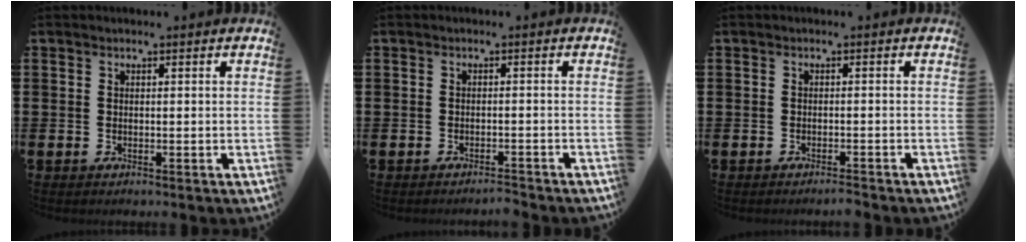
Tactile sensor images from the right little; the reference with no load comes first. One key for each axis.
{"total": 1.3, "fx": -1.2, "fy": -0.1, "fz": 0.2, "tx": -0.005, "ty": 0.002, "tz": -0.025}
{"total": 1.0, "fx": -0.9, "fy": -0.1, "fz": 0.3, "tx": -0.005, "ty": -0.002, "tz": -0.018}